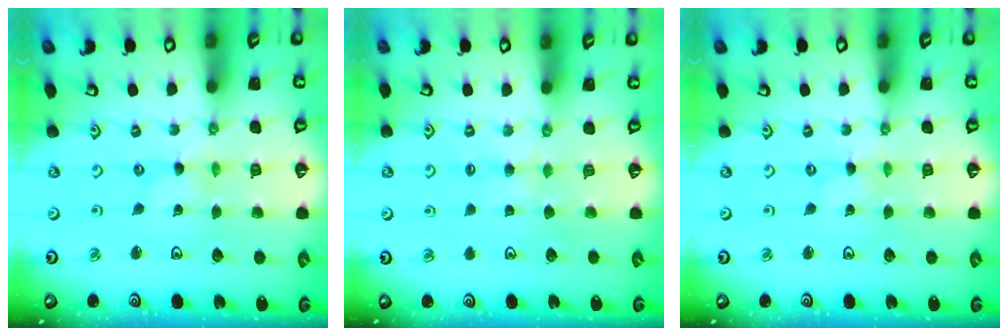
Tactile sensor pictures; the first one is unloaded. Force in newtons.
{"total": 2.9, "press": 2.8, "slide": 0.5}
{"total": 0.0}